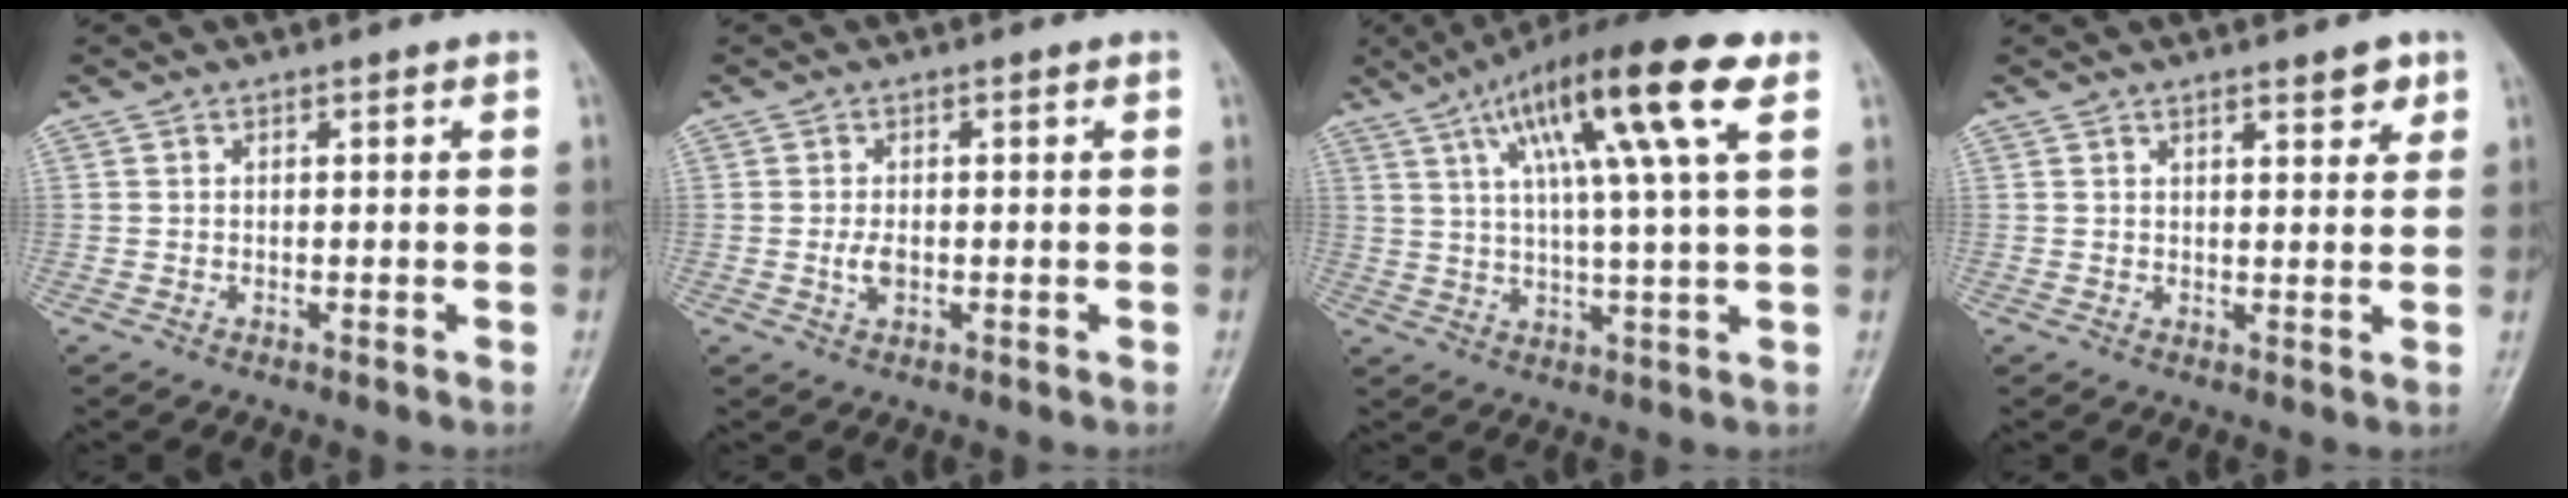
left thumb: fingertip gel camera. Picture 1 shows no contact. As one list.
[{"total": 2.4, "force": [-0.3, 1.3, 2.0], "torque": [-0.039, -0.003, -0.005]}, {"total": 17.7, "force": [7.5, 2.4, 15.8], "torque": [-0.263, 0.003, 0.117]}, {"total": 3.7, "force": [2.4, 1.3, 2.5], "torque": [-0.021, -0.013, 0.031]}]